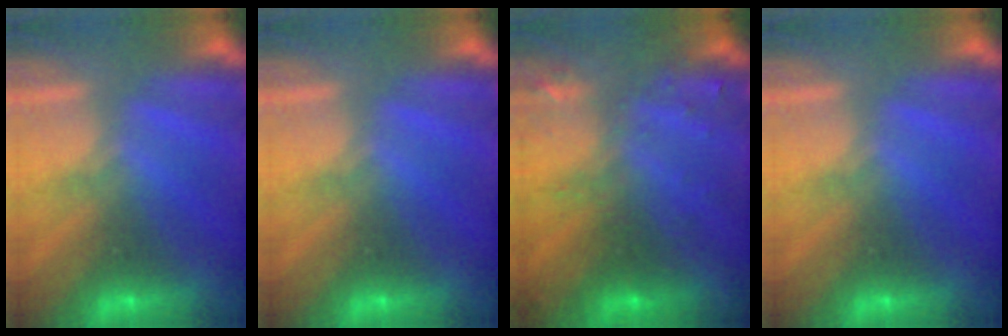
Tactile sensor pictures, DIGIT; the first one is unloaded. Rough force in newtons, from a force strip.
{"total": 0.0}
{"total": 2.9}
{"total": 0.0}